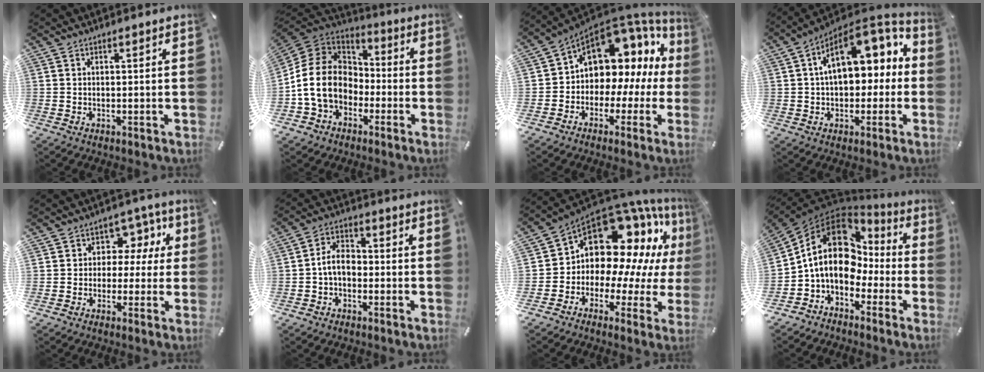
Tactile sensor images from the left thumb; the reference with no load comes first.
{"total": 14.6, "force": [-3.6, 12.3, 7.1], "torque": [-0.164, 0.031, -0.064]}
{"total": 9.9, "force": [3.7, 7.9, 4.6], "torque": [-0.074, -0.046, 0.063]}
{"total": 15.3, "force": [4.2, 9.9, 10.8], "torque": [-0.151, -0.020, 0.079]}
{"total": 8.0, "force": [1.0, 7.2, 3.3], "torque": [-0.046, 0.000, 0.017]}
{"total": 6.5, "force": [-1.5, 4.6, 4.3], "torque": [-0.089, 0.016, -0.029]}
{"total": 15.8, "force": [8.1, 10.5, 8.7], "torque": [-0.144, -0.089, 0.147]}
{"total": 15.2, "force": [1.1, 12.0, 9.3], "torque": [-0.186, -0.002, 0.016]}